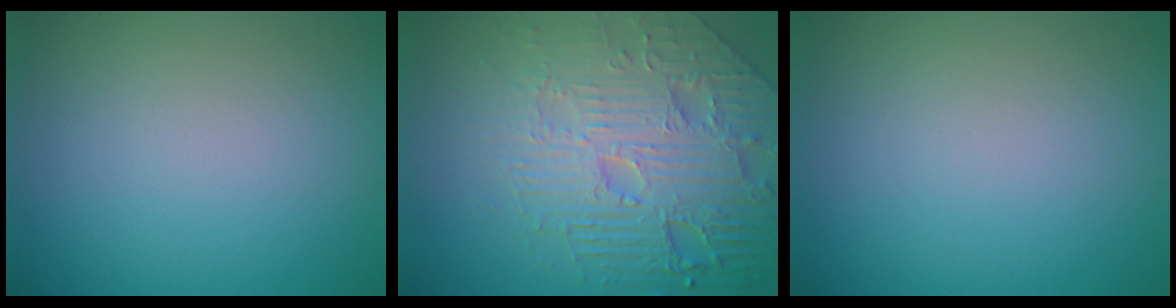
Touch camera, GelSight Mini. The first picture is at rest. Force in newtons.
{"total": 8.6, "press": 6.3, "slide": 5.9}
{"total": 0.0}